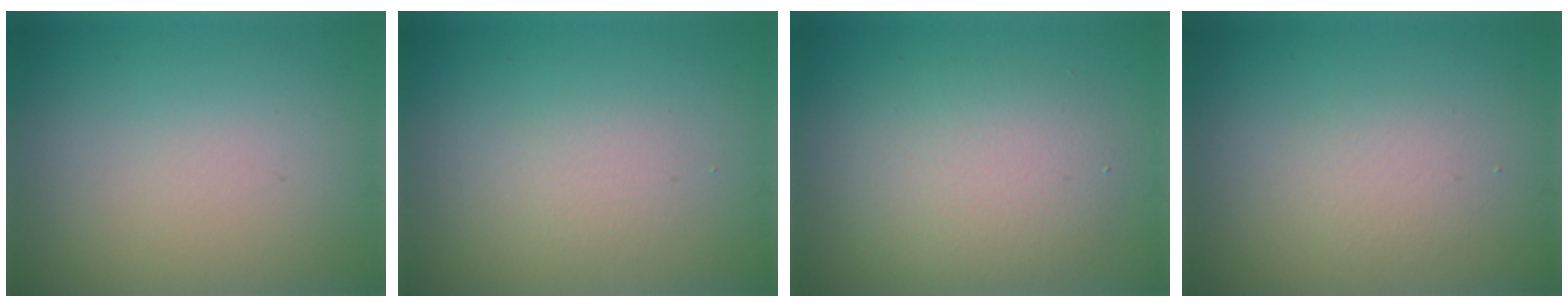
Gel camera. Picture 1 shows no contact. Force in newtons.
{"total": 1.3, "press": 1.3, "slide": 0.1}
{"total": 4.2, "press": 4.2, "slide": 0.3}
{"total": 1.5, "press": 1.5, "slide": 0.1}